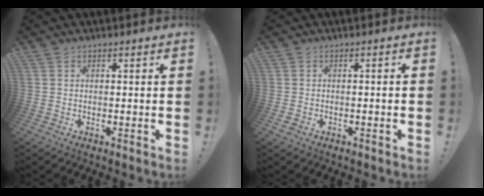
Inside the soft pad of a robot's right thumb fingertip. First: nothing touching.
{"total": 1.8, "force": [-1.3, 0.5, 1.1], "torque": [-0.015, 0.005, -0.022]}